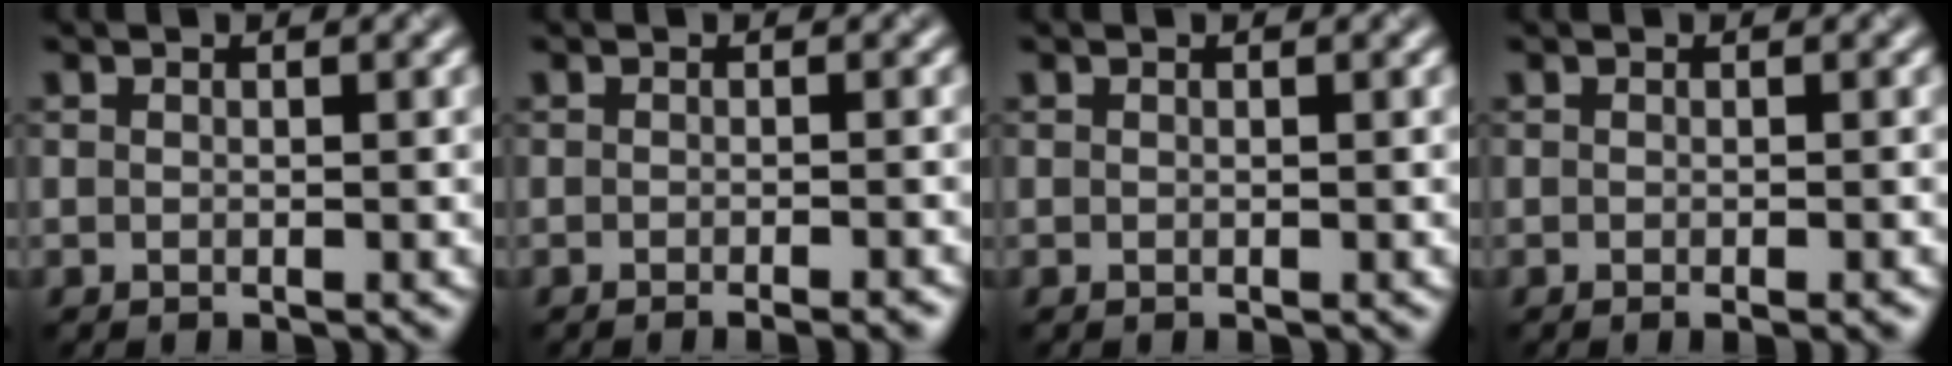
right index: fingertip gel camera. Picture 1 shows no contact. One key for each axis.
{"total": 2.0, "fx": -1.3, "fy": 0.4, "fz": 1.4, "tx": -0.009, "ty": -0.003, "tz": -0.020}
{"total": 0.0}
{"total": 1.2, "fx": -0.6, "fy": 0.1, "fz": 1.0, "tx": -0.010, "ty": -0.004, "tz": -0.009}